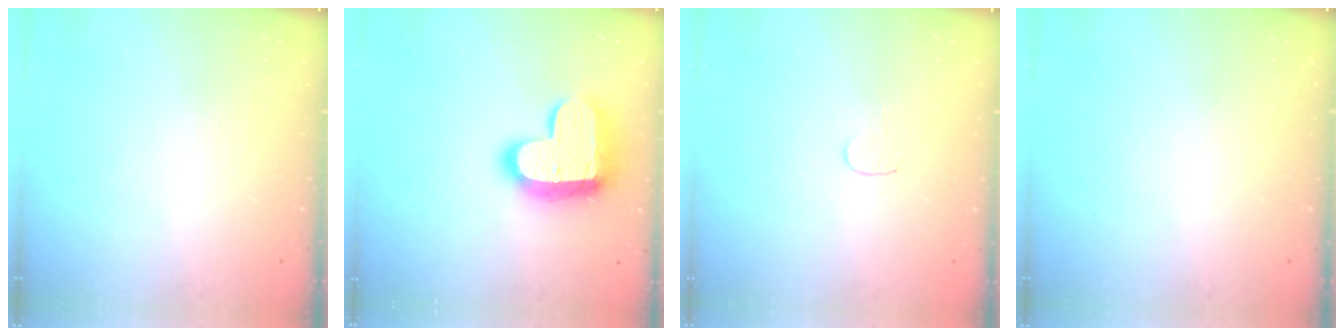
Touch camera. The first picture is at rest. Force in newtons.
{"total": 18.0, "press": 18.0, "slide": 1.3}
{"total": 3.4, "press": 3.4, "slide": 0.4}
{"total": 0.0}